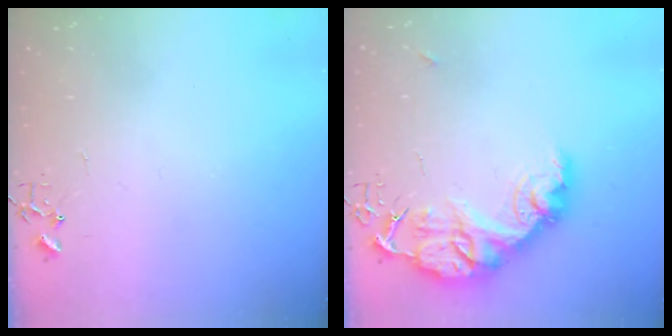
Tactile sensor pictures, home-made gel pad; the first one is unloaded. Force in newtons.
{"total": 16.0, "press": 16.0, "slide": 1.1}